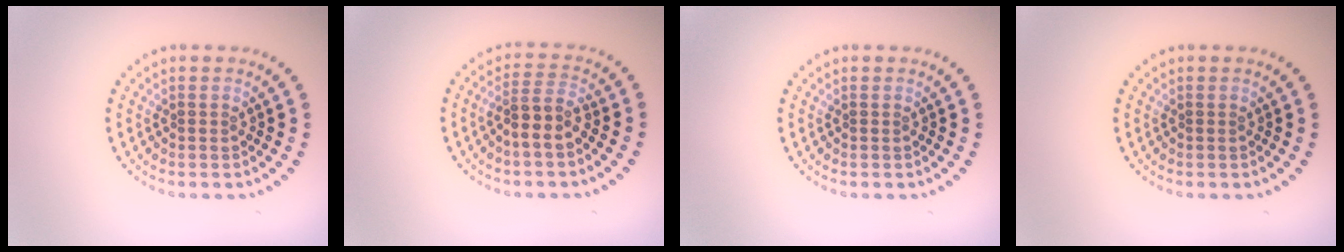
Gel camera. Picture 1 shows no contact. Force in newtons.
{"total": 2.7, "press": 2.3, "slide": 1.4}
{"total": 0.0}
{"total": 0.0}